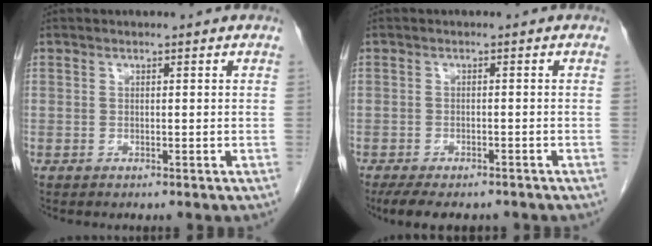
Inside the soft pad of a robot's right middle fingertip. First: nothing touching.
{"total": 8.7, "force": [-7.0, 3.1, 4.1], "torque": [-0.061, -0.008, -0.098]}